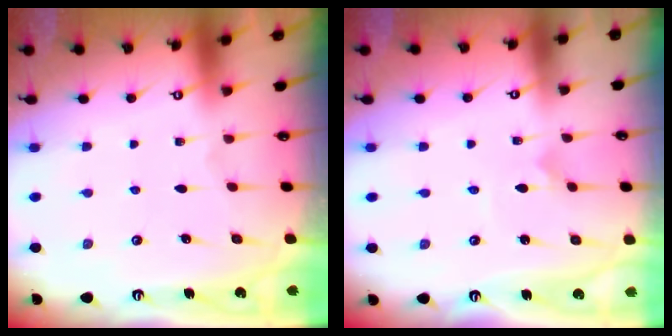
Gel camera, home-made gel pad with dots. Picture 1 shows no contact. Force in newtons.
{"total": 1.3, "press": 1.3, "slide": 0.1}